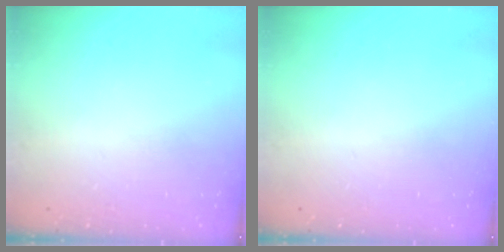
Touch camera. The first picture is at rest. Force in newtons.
{"total": 0.0}